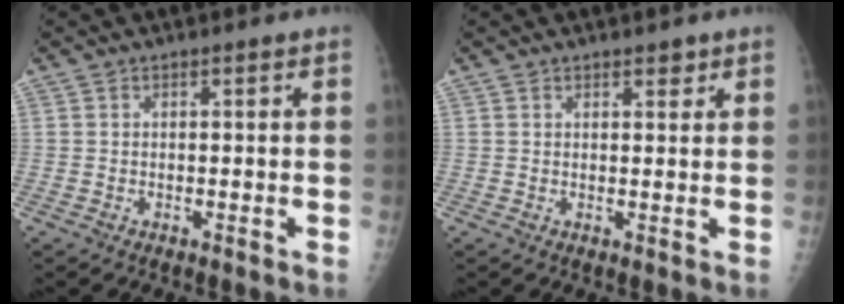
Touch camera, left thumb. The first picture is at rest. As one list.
[{"total": 1.9, "force": [1.3, 0.9, 0.9], "torque": [0.000, -0.007, 0.016]}]